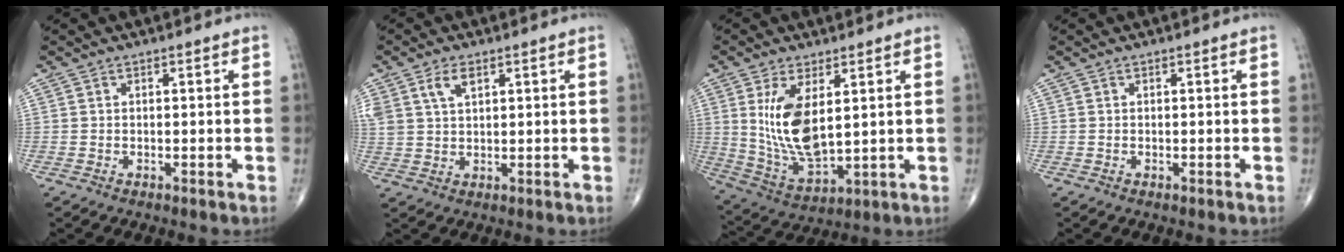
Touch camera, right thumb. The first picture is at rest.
{"total": 5.4, "force": [2.7, 3.0, 3.6], "torque": [-0.070, -0.003, 0.058]}
{"total": 12.9, "force": [3.0, 5.9, 11.0], "torque": [-0.209, -0.025, 0.078]}
{"total": 0.0}